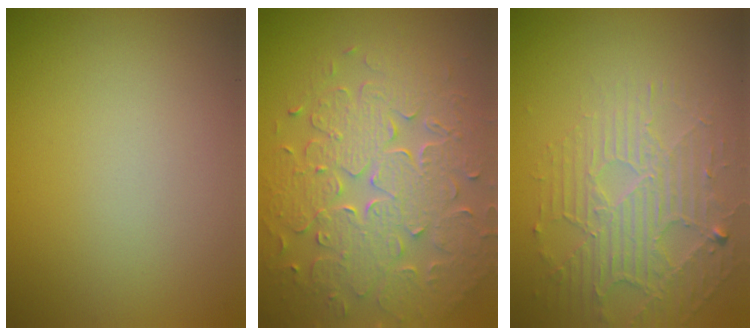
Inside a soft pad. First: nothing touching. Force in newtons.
{"total": 8.1, "press": 5.9, "slide": 5.6}
{"total": 4.7, "press": 3.4, "slide": 3.3}